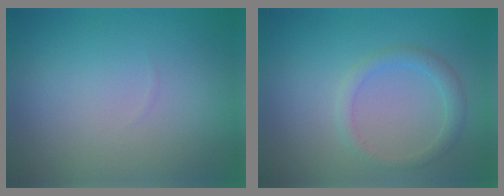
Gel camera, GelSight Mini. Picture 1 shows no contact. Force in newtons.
{"total": 1.8, "press": 1.8, "slide": 0.2}